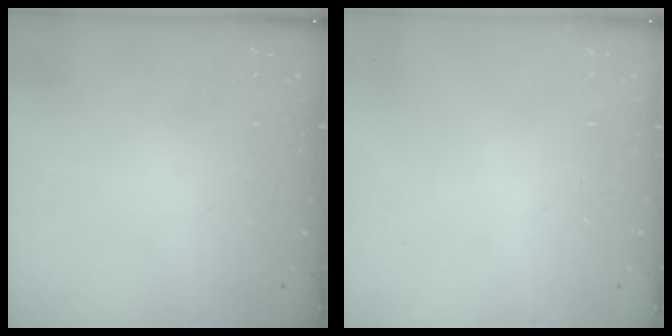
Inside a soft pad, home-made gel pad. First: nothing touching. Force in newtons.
{"total": 0.0}